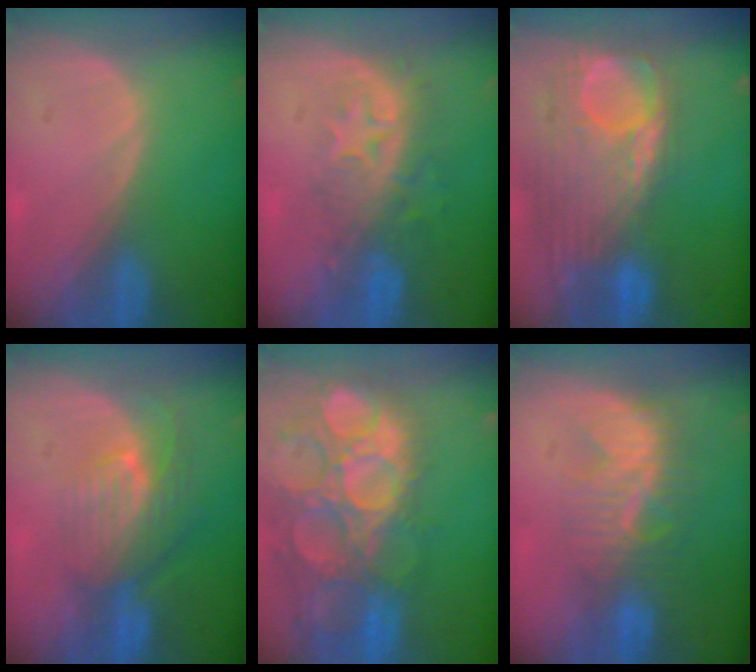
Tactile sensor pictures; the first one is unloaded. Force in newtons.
{"total": 8.2, "press": 7.3, "slide": 3.8}
{"total": 12.7, "press": 10.7, "slide": 6.9}
{"total": 8.2, "press": 7.3, "slide": 3.7}
{"total": 15.3, "press": 12.6, "slide": 8.7}
{"total": 8.1, "press": 7.9, "slide": 1.8}